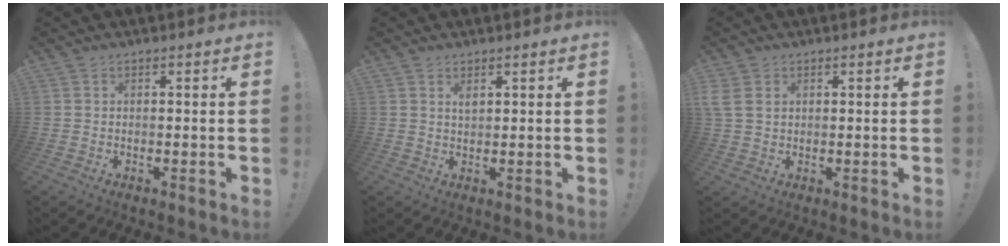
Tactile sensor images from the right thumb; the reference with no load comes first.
{"total": 1.4, "force": [1.0, 0.6, 0.9], "torque": [-0.010, -0.004, 0.016]}
{"total": 4.5, "force": [1.5, 3.4, 2.5], "torque": [-0.053, 0.000, 0.031]}